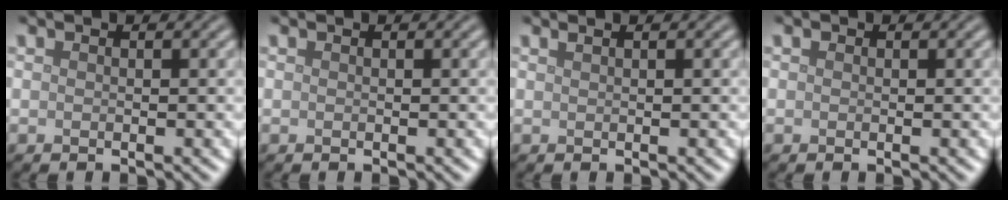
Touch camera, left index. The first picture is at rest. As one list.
[{"total": 0.0}, {"total": 0.9, "force": [0.6, 0.4, 0.5], "torque": [-0.005, -0.001, 0.005]}, {"total": 0.0}]